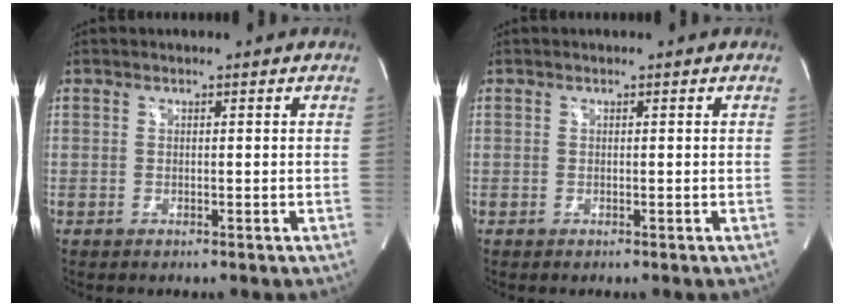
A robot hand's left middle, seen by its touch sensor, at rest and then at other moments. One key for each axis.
{"total": 0.0}